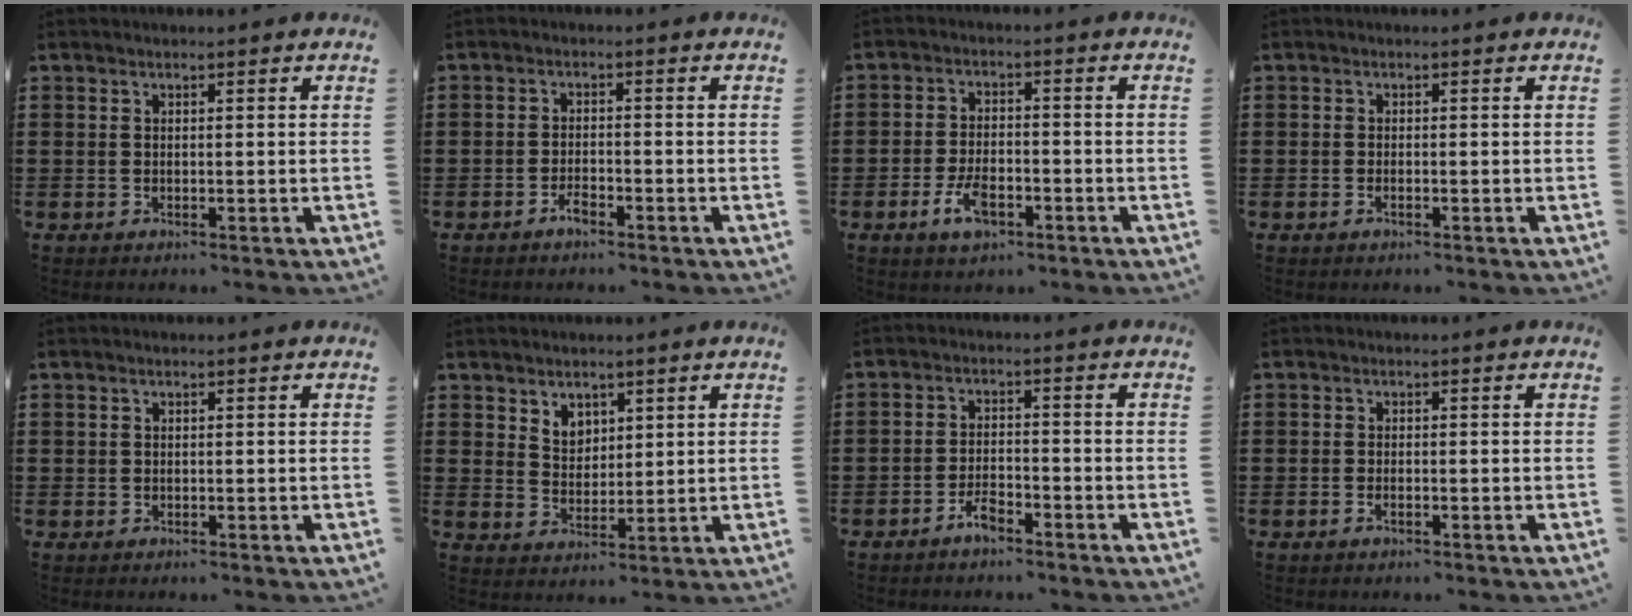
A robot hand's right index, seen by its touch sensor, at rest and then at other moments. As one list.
[{"total": 2.3, "force": [-1.6, 0.9, 1.4], "torque": [-0.033, -0.001, -0.033]}, {"total": 4.6, "force": [-1.9, 2.3, 3.5], "torque": [-0.079, -0.003, -0.039]}, {"total": 0.6, "force": [-0.3, 0.2, 0.5], "torque": [-0.012, -0.004, -0.005]}, {"total": 0.5, "force": [0.2, 0.5, 0.1], "torque": [-0.002, 0.003, 0.004]}, {"total": 3.8, "force": [2.8, 2.6, 0.4], "torque": [-0.019, 0.005, 0.053]}, {"total": 3.5, "force": [-2.6, 1.2, 1.9], "torque": [-0.042, 0.006, -0.053]}, {"total": 0.8, "force": [-0.4, 0.3, 0.6], "torque": [-0.014, -0.004, -0.007]}]